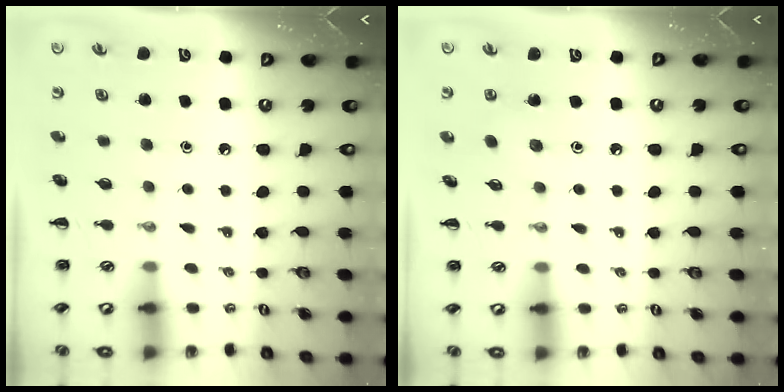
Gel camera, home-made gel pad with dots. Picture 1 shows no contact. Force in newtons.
{"total": 2.5, "press": 2.3, "slide": 0.7}